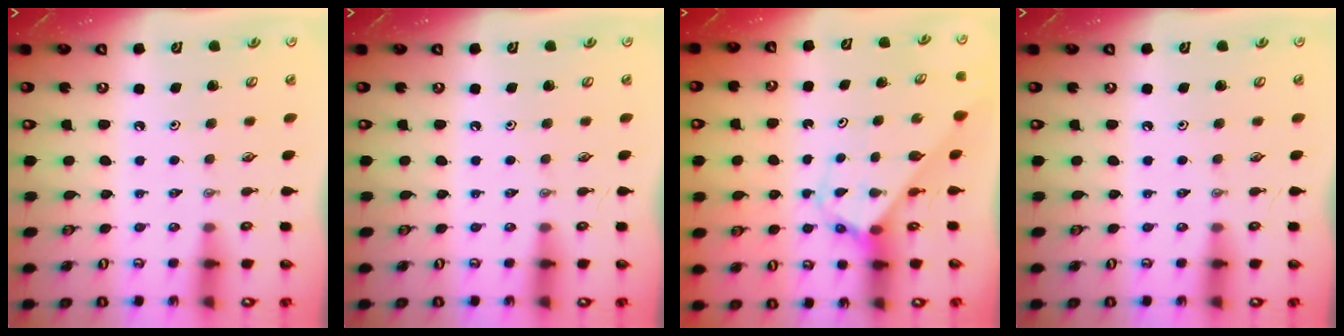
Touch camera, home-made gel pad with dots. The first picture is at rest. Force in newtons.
{"total": 0.0}
{"total": 2.7, "press": 2.7, "slide": 0.1}
{"total": 0.0}